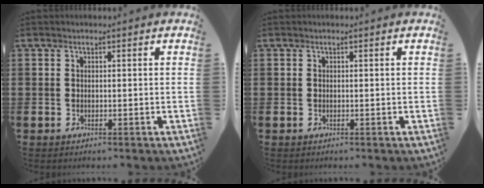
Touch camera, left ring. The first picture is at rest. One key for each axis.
{"total": 0.0}